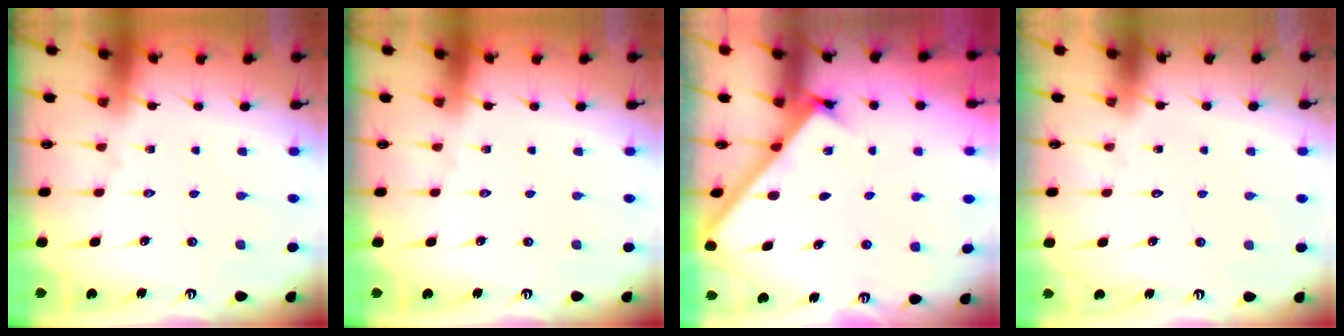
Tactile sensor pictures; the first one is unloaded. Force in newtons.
{"total": 0.0}
{"total": 2.6, "press": 2.6, "slide": 0.3}
{"total": 1.6, "press": 1.6, "slide": 0.1}